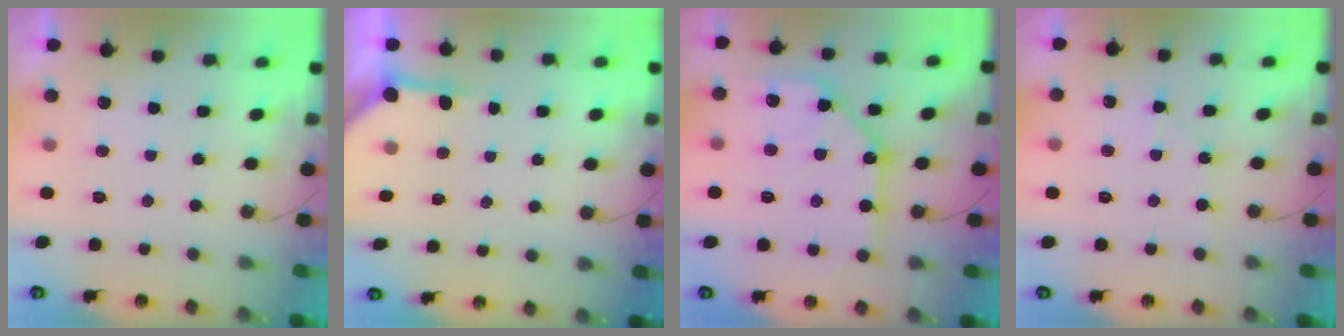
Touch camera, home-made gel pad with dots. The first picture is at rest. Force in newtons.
{"total": 3.8, "press": 3.8, "slide": 0.5}
{"total": 13.3, "press": 13.2, "slide": 1.5}
{"total": 4.7, "press": 4.7, "slide": 0.5}